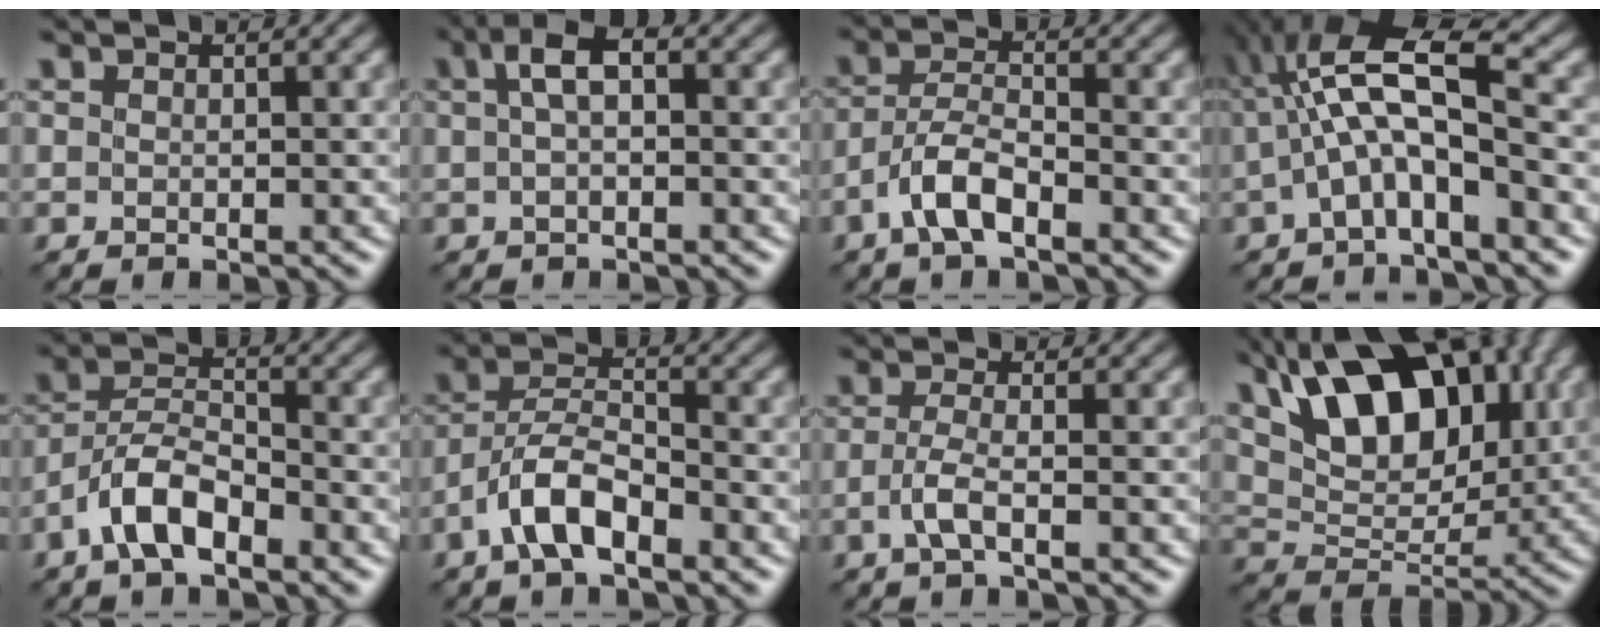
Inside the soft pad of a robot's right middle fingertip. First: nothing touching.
{"total": 3.1, "force": [0.5, 1.2, 2.8], "torque": [-0.053, 0.009, 0.005]}
{"total": 3.9, "force": [-2.3, 1.3, 2.9], "torque": [-0.058, 0.009, -0.052]}
{"total": 7.5, "force": [0.0, 2.4, 7.1], "torque": [-0.132, 0.027, -0.012]}
{"total": 4.8, "force": [-3.0, 1.9, 3.3], "torque": [-0.058, 0.011, -0.062]}
{"total": 4.8, "force": [-2.8, 1.8, 3.5], "torque": [-0.062, 0.012, -0.059]}
{"total": 2.3, "force": [-0.8, 0.5, 2.1], "torque": [-0.047, 0.000, -0.024]}
{"total": 13.6, "force": [6.3, 6.7, 10.0], "torque": [-0.154, 0.022, 0.095]}